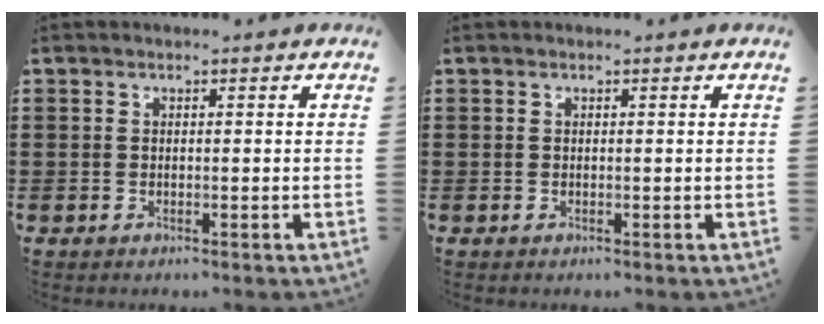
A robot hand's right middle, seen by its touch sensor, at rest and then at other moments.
{"total": 0.0}